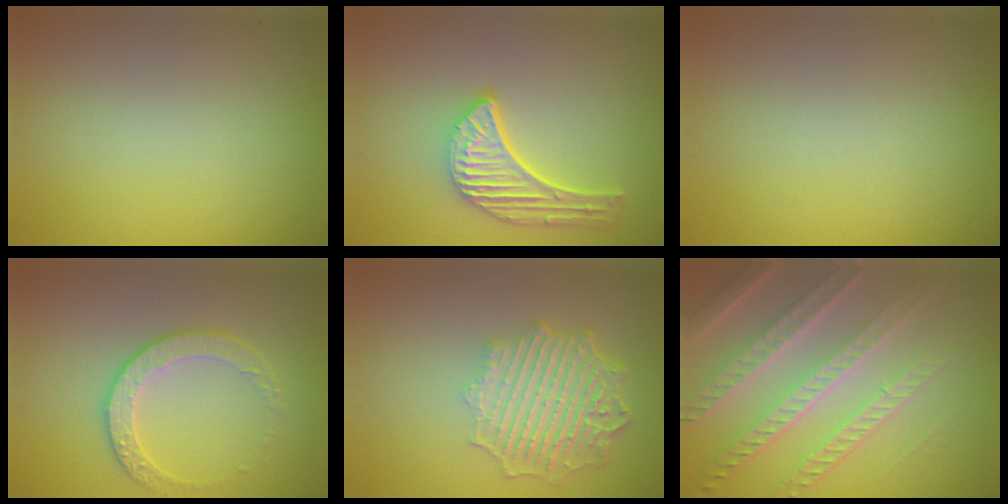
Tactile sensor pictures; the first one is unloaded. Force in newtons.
{"total": 5.1, "press": 3.9, "slide": 3.3}
{"total": 0.0}
{"total": 2.4, "press": 1.9, "slide": 1.5}
{"total": 6.1, "press": 4.6, "slide": 4.0}
{"total": 7.8, "press": 5.4, "slide": 5.6}